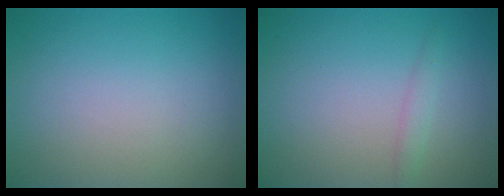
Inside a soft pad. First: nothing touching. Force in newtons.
{"total": 1.0, "press": 1.0, "slide": 0.0}